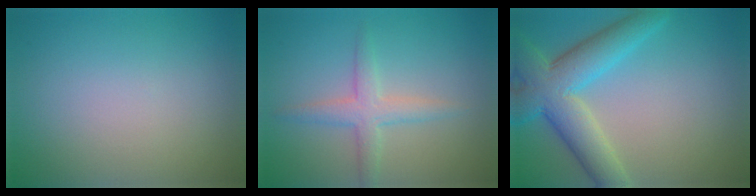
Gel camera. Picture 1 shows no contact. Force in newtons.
{"total": 2.9, "press": 2.9, "slide": 0.1}
{"total": 7.5, "press": 7.5, "slide": 0.4}